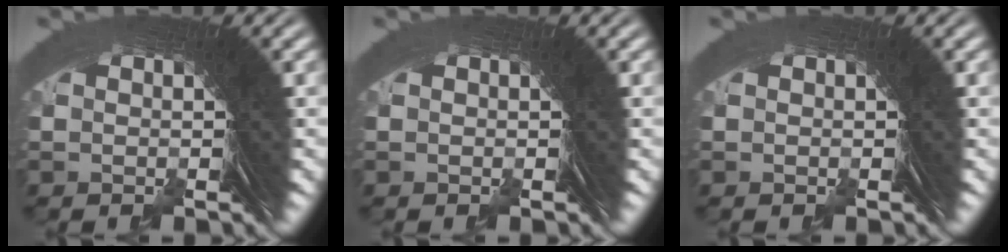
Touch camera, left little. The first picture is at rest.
{"total": 0.0}
{"total": 0.0}